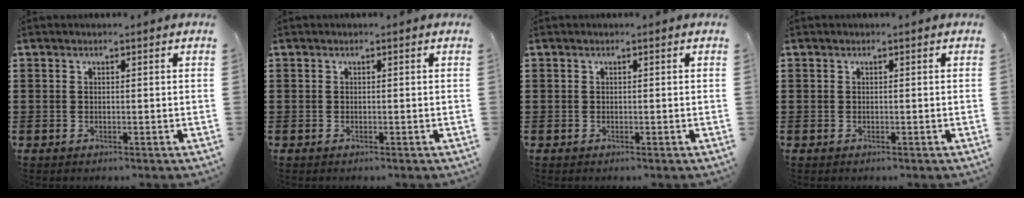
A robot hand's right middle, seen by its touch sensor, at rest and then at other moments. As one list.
[{"total": 0.0}, {"total": 0.0}, {"total": 0.0}]